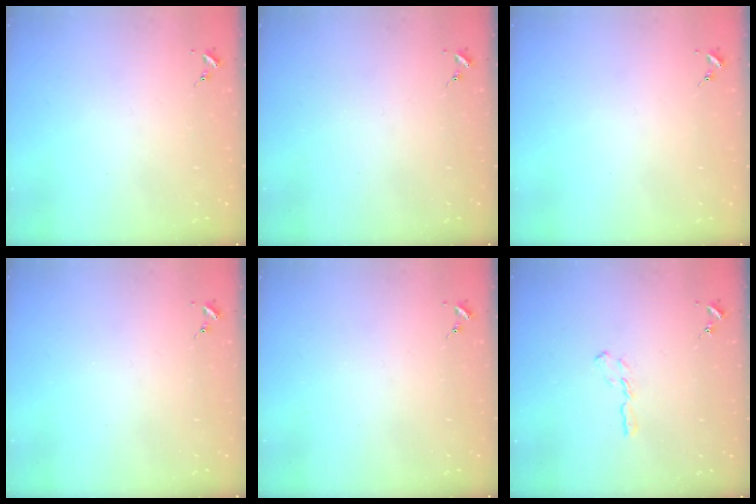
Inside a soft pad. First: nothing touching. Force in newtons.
{"total": 0.0}
{"total": 0.0}
{"total": 0.0}
{"total": 0.0}
{"total": 4.2, "press": 4.2, "slide": 0.5}